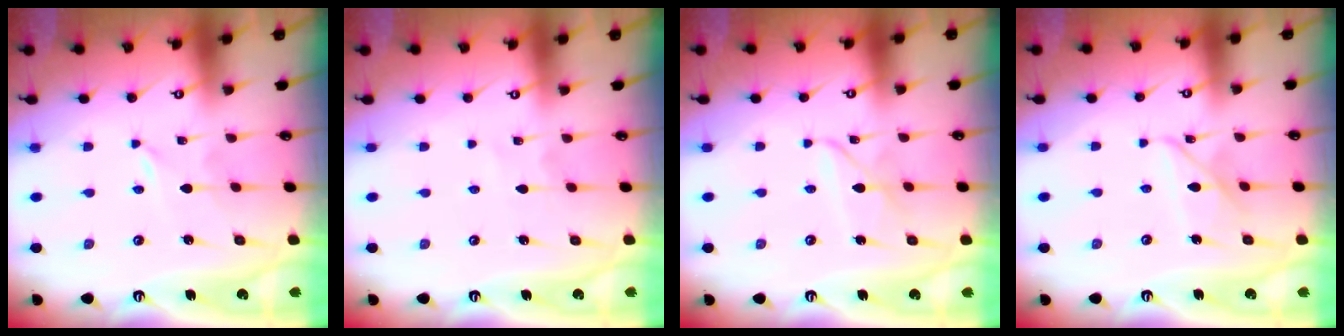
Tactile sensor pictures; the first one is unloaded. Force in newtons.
{"total": 2.7, "press": 2.7, "slide": 0.2}
{"total": 3.8, "press": 3.8, "slide": 0.3}
{"total": 8.4, "press": 8.3, "slide": 0.7}